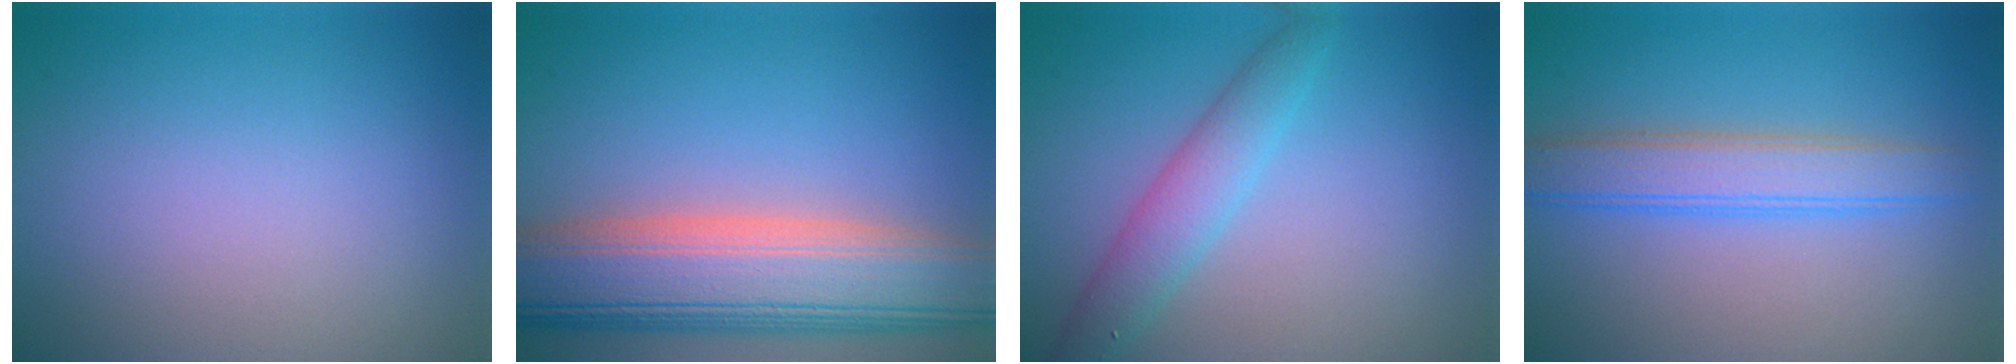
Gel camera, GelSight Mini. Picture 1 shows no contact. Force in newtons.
{"total": 11.1, "press": 11.0, "slide": 0.8}
{"total": 3.4, "press": 3.4, "slide": 0.1}
{"total": 3.8, "press": 3.8, "slide": 0.1}